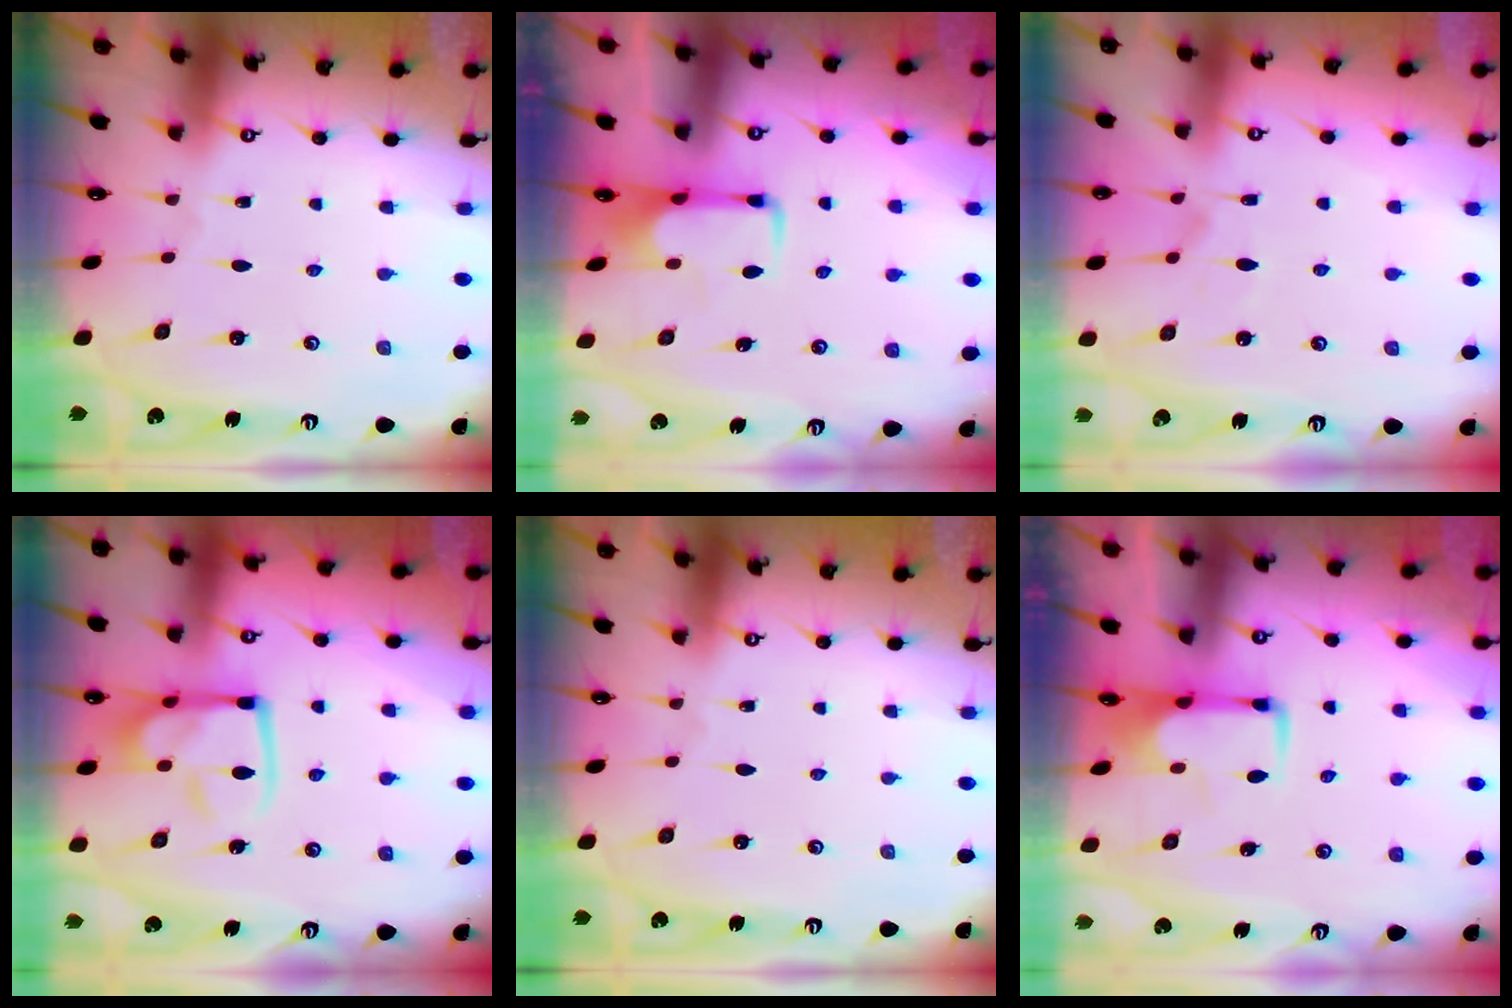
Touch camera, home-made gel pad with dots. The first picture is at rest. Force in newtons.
{"total": 2.0, "press": 2.0, "slide": 0.4}
{"total": 1.4, "press": 0.9, "slide": 1.1}
{"total": 13.3, "press": 13.2, "slide": 1.7}
{"total": 0.0}
{"total": 1.7, "press": 1.6, "slide": 0.5}